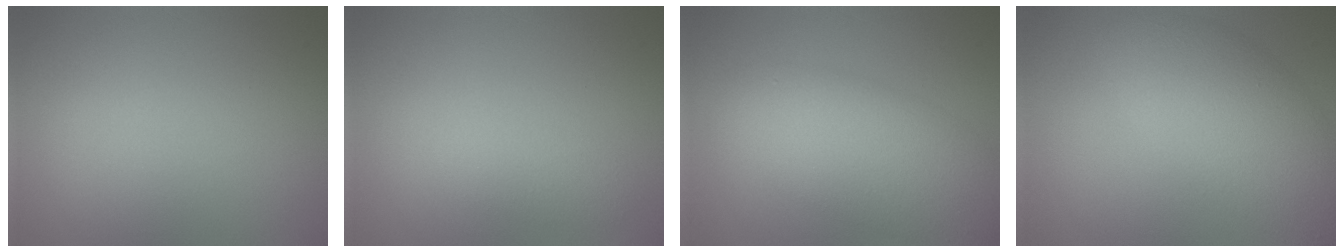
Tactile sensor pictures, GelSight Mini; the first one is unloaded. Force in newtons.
{"total": 1.8, "press": 1.8, "slide": 0.1}
{"total": 6.8, "press": 6.8, "slide": 0.3}
{"total": 7.1, "press": 7.1, "slide": 0.2}